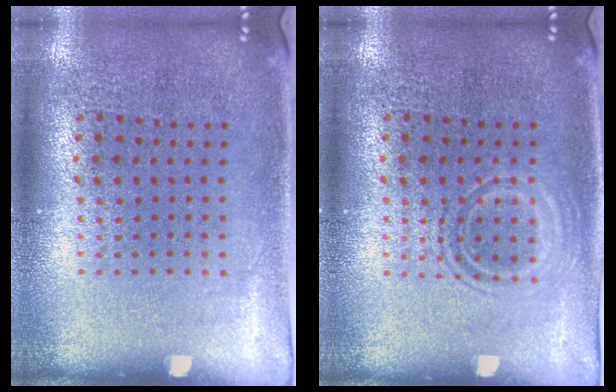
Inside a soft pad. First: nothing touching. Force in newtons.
{"total": 1.0, "press": 0.9, "slide": 0.3}